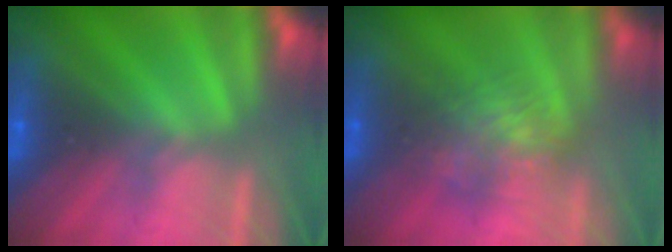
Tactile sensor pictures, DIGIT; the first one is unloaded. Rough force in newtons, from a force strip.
{"total": 4.8}